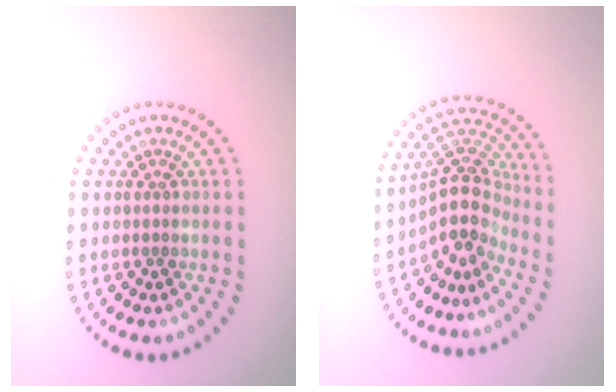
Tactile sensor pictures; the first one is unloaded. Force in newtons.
{"total": 4.3, "press": 3.3, "slide": 2.8}